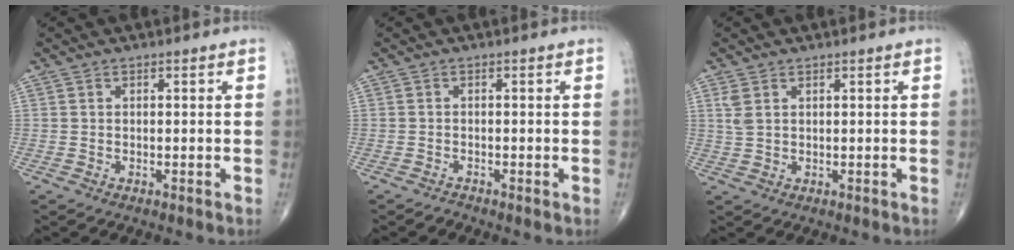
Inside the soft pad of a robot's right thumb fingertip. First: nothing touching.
{"total": 0.6, "force": [-0.6, 0.2, 0.1], "torque": [0.003, -0.001, -0.017]}
{"total": 2.5, "force": [1.2, 1.4, 1.7], "torque": [-0.042, 0.006, 0.033]}